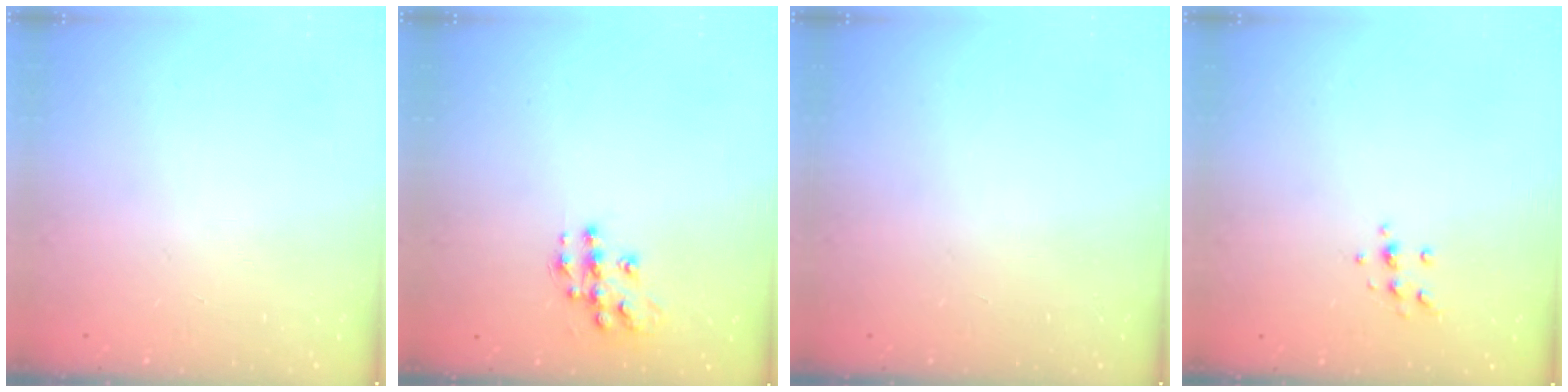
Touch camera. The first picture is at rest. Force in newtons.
{"total": 11.4, "press": 11.4, "slide": 0.8}
{"total": 0.0}
{"total": 6.2, "press": 6.2, "slide": 0.8}